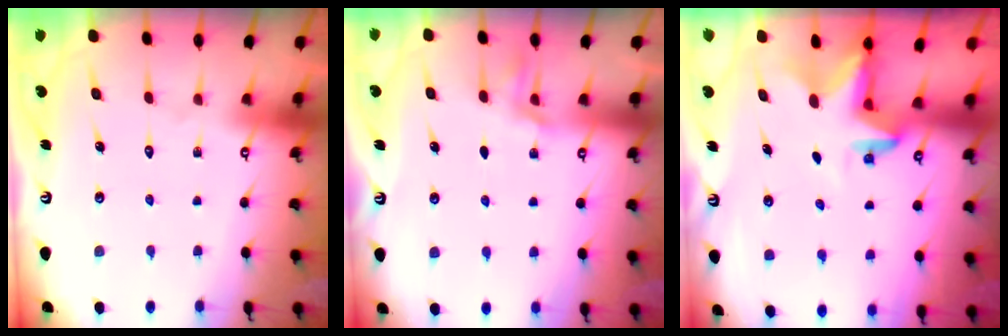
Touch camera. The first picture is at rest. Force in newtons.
{"total": 1.4, "press": 1.4, "slide": 0.2}
{"total": 2.8, "press": 2.8, "slide": 0.2}